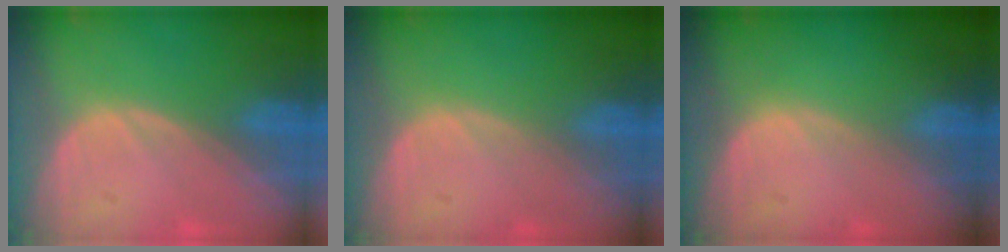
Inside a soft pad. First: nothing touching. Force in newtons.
{"total": 0.0}
{"total": 0.0}